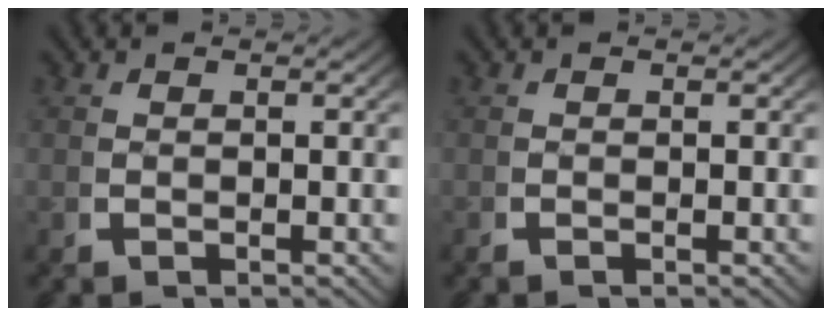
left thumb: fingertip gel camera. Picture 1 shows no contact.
{"total": 0.0}